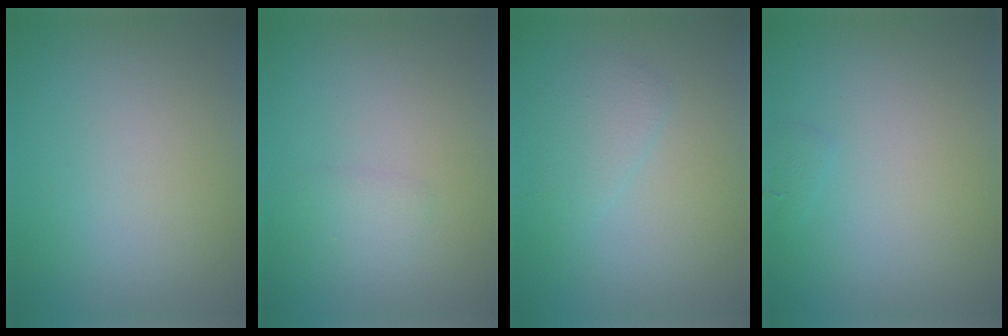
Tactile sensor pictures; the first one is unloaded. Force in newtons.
{"total": 0.9, "press": 0.9, "slide": 0.1}
{"total": 1.7, "press": 1.7, "slide": 0.1}
{"total": 0.6, "press": 0.5, "slide": 0.0}